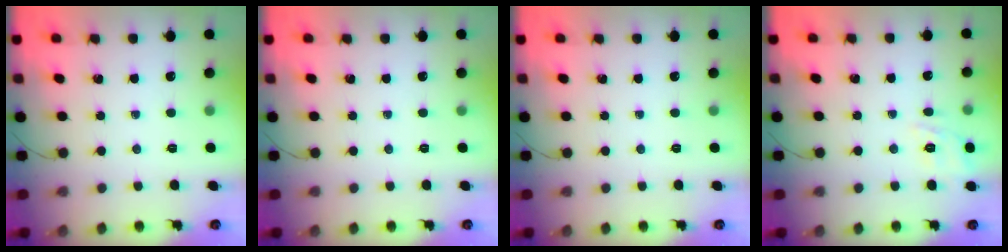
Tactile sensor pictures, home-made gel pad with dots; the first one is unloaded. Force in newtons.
{"total": 0.0}
{"total": 0.0}
{"total": 2.8, "press": 2.2, "slide": 1.7}